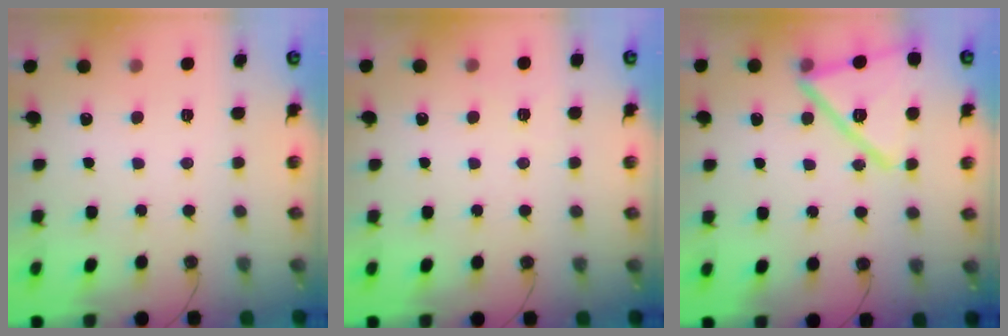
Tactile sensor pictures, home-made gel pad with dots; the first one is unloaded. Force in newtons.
{"total": 3.5, "press": 2.4, "slide": 2.5}
{"total": 16.1, "press": 15.8, "slide": 3.2}